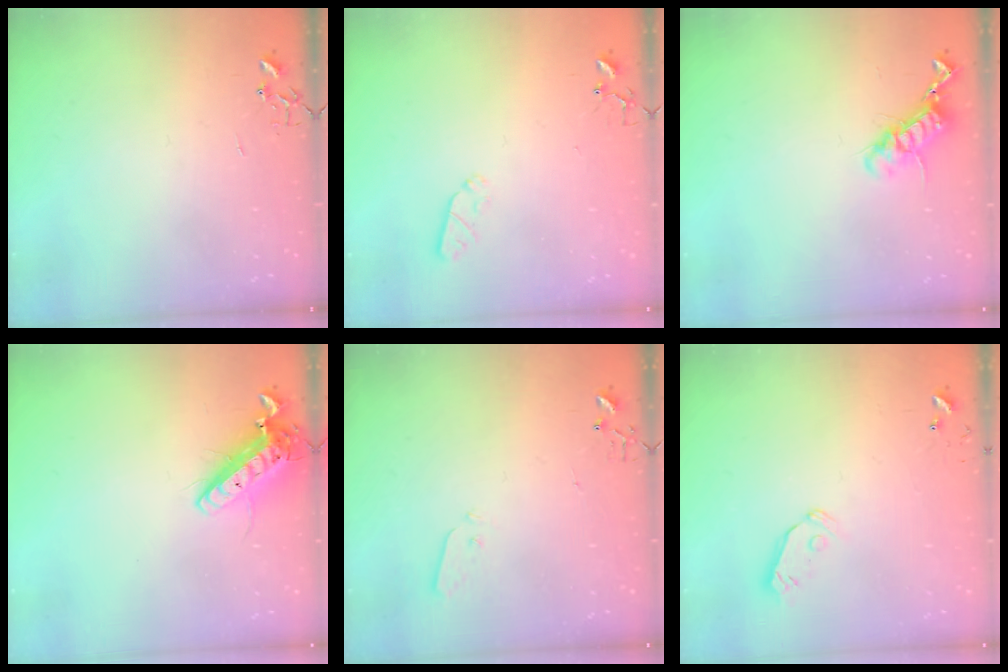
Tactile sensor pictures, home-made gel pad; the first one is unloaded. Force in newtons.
{"total": 4.2, "press": 4.1, "slide": 1.0}
{"total": 12.3, "press": 12.3, "slide": 0.6}
{"total": 14.4, "press": 14.1, "slide": 2.7}
{"total": 3.1, "press": 3.0, "slide": 0.7}
{"total": 5.8, "press": 5.7, "slide": 0.9}